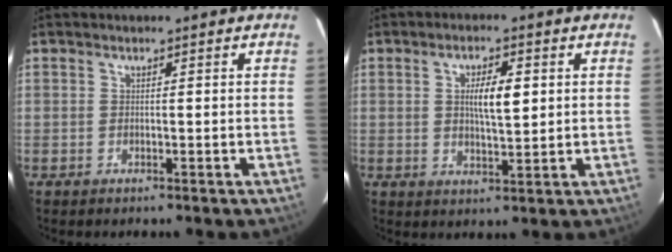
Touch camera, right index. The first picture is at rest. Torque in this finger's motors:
{"motor_torque": [0.41, 0.18, 0.24, 0.09]}